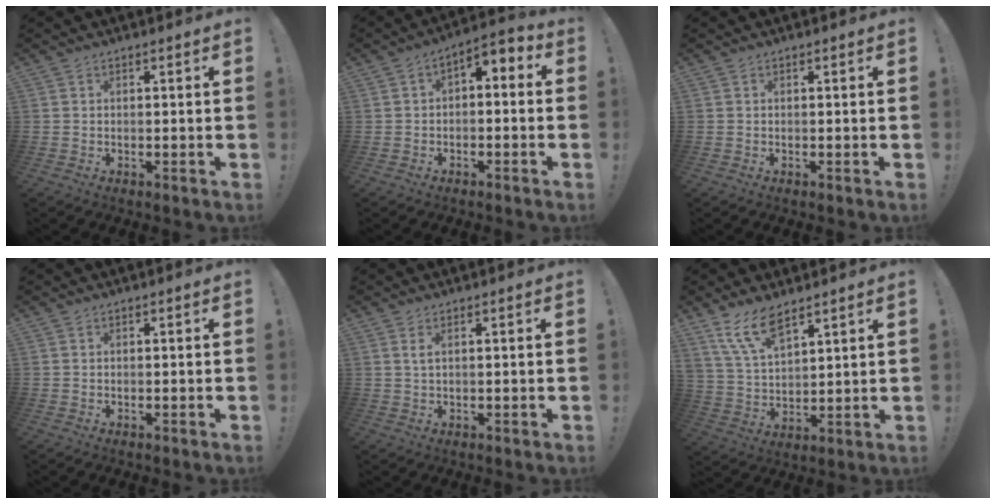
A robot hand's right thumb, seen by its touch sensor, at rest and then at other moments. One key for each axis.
{"total": 3.9, "fx": -1.7, "fy": 2.5, "fz": 2.4, "tx": -0.032, "ty": 0.010, "tz": -0.029}
{"total": 0.0}
{"total": 0.0}
{"total": 2.5, "fx": 1.1, "fy": 0.5, "fz": 2.2, "tx": -0.042, "ty": -0.002, "tz": 0.017}
{"total": 10.8, "fx": 8.1, "fy": 4.0, "fz": 5.9, "tx": -0.123, "ty": -0.038, "tz": 0.155}